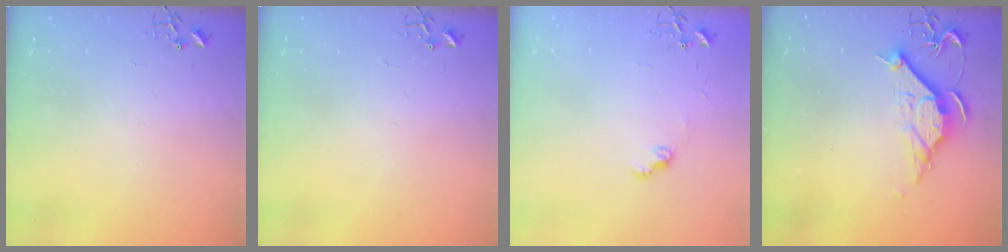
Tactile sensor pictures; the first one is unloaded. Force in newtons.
{"total": 0.0}
{"total": 6.9, "press": 6.9, "slide": 0.7}
{"total": 10.7, "press": 10.7, "slide": 0.7}